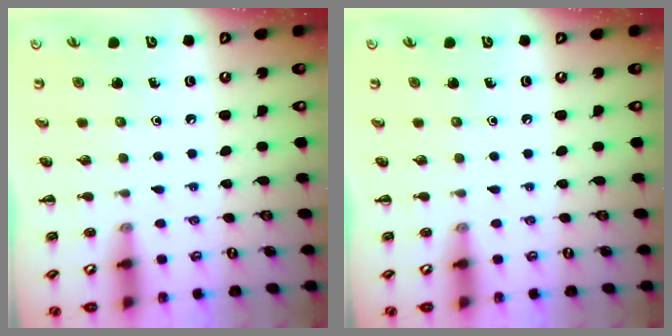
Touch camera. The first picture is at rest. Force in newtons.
{"total": 0.0}